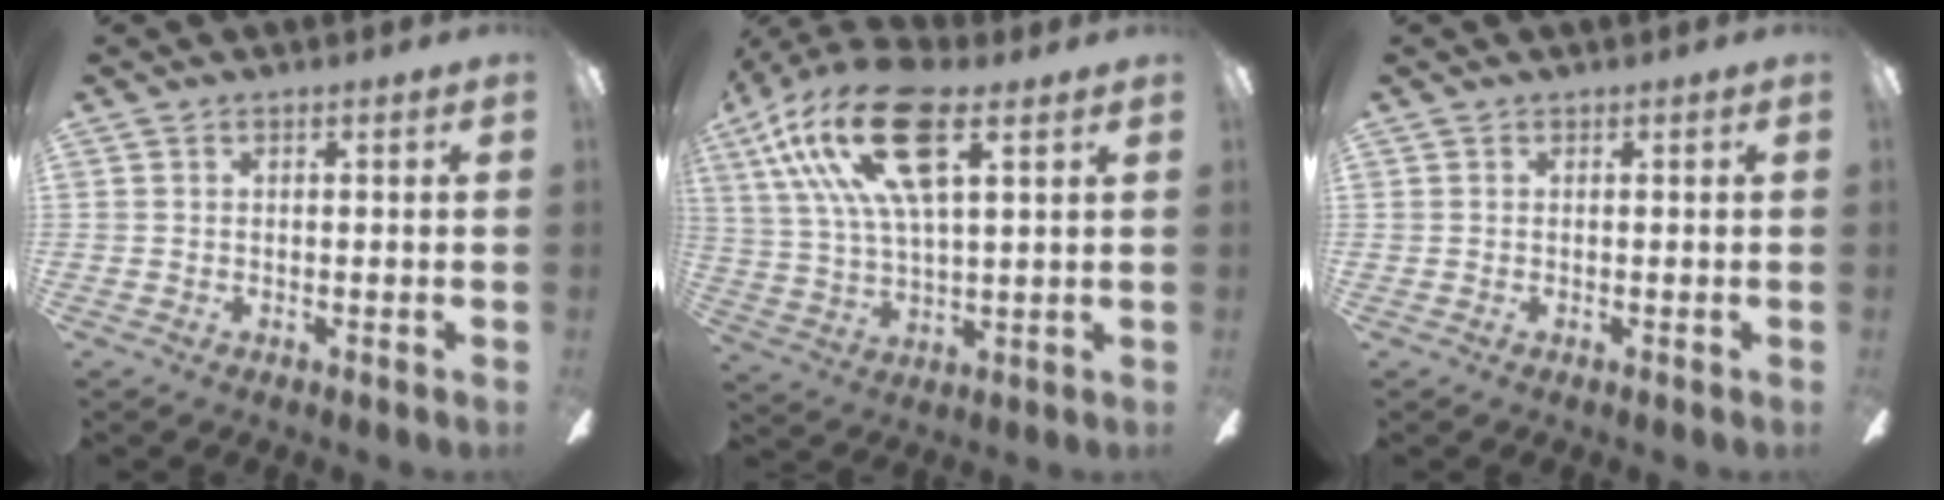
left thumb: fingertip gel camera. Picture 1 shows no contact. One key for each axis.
{"total": 21.0, "fx": 10.9, "fy": 8.4, "fz": 15.9, "tx": -0.324, "ty": -0.030, "tz": 0.183}
{"total": 0.0}